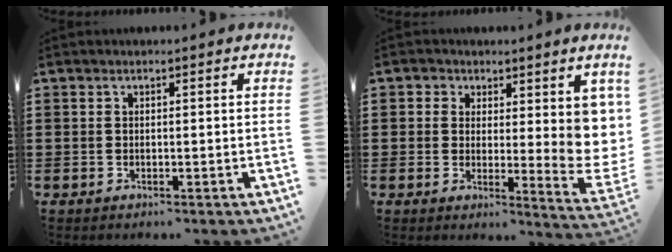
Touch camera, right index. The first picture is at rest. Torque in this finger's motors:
{"motor_torque": [1.21, 0.92, 0.37, 0.10]}